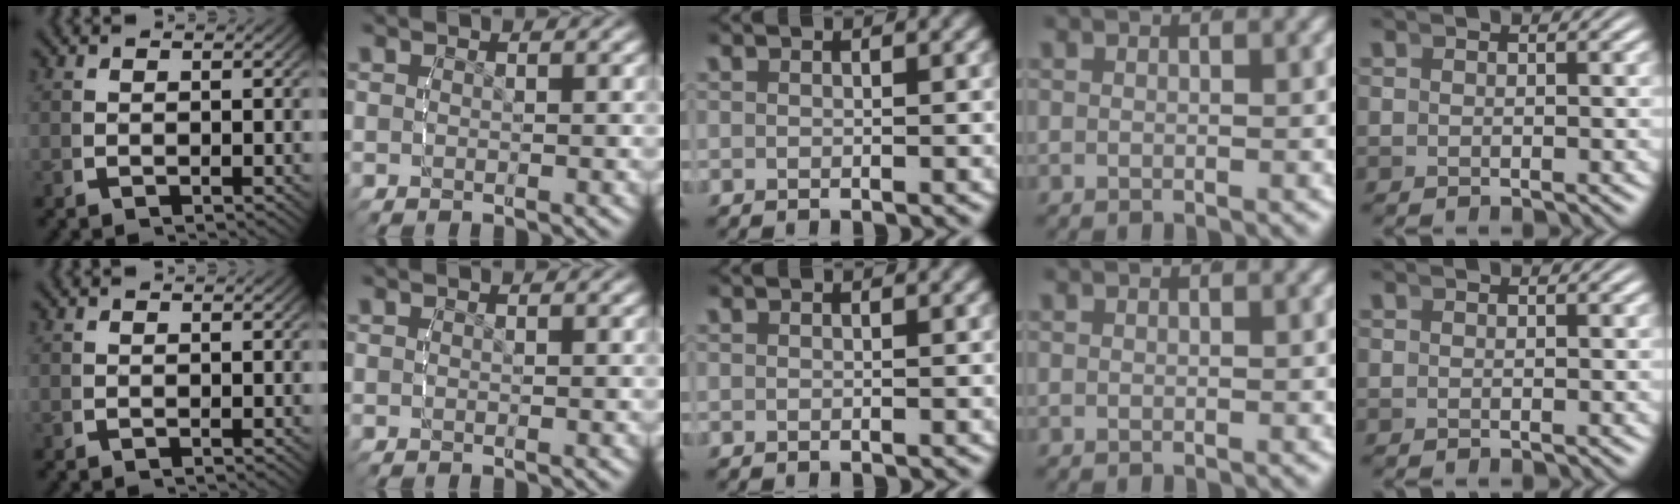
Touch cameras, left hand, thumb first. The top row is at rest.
{}